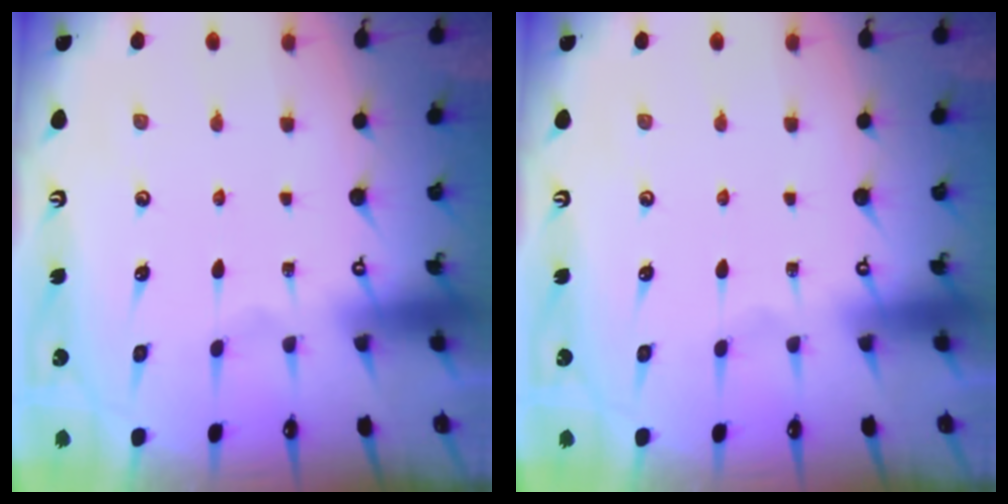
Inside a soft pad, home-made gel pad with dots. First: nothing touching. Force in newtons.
{"total": 0.0}